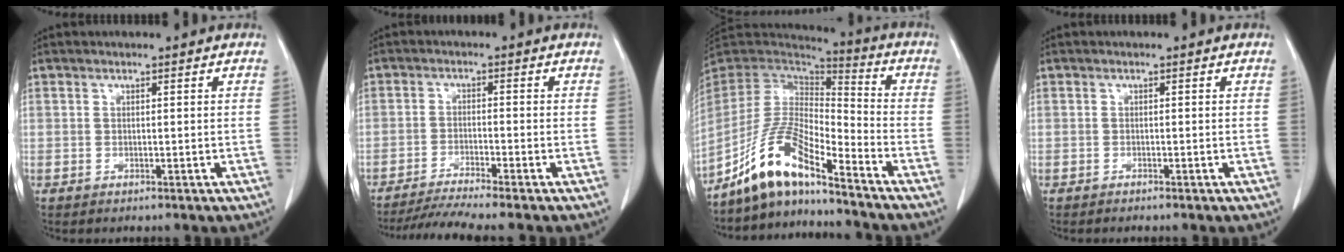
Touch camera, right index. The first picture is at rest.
{"total": 7.8, "force": [-6.8, -1.5, 3.5], "torque": [-0.051, -0.022, -0.114]}
{"total": 12.3, "force": [-9.2, 2.1, 7.8], "torque": [-0.164, 0.013, -0.174]}
{"total": 0.9, "force": [-0.8, -0.1, 0.5], "torque": [-0.008, 0.000, -0.011]}